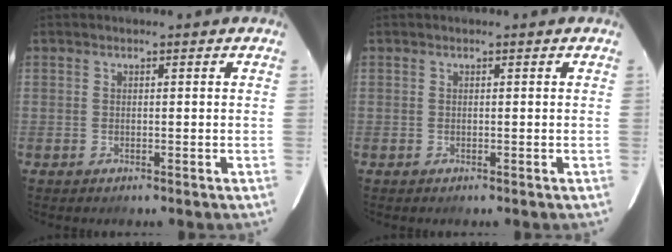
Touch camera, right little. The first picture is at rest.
{"total": 0.0}